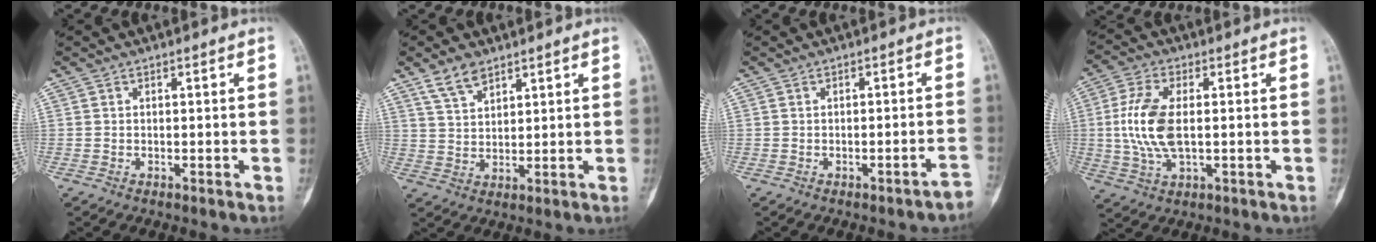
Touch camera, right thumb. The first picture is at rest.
{"total": 5.4, "force": [4.0, 2.6, 2.5], "torque": [-0.035, -0.020, 0.083]}
{"total": 2.2, "force": [-1.8, 0.0, 1.2], "torque": [-0.015, 0.019, -0.019]}
{"total": 11.0, "force": [0.3, 5.5, 9.6], "torque": [-0.210, 0.002, 0.008]}